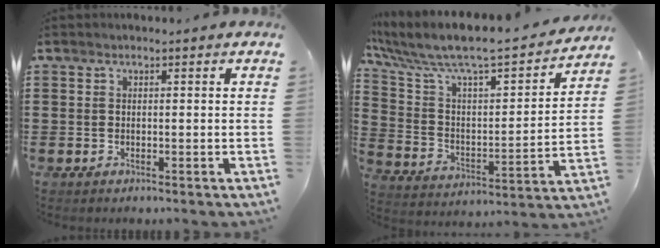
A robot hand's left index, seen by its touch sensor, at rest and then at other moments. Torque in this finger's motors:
{"motor_torque": [1.75, -0.39, 1.05, 0.21]}